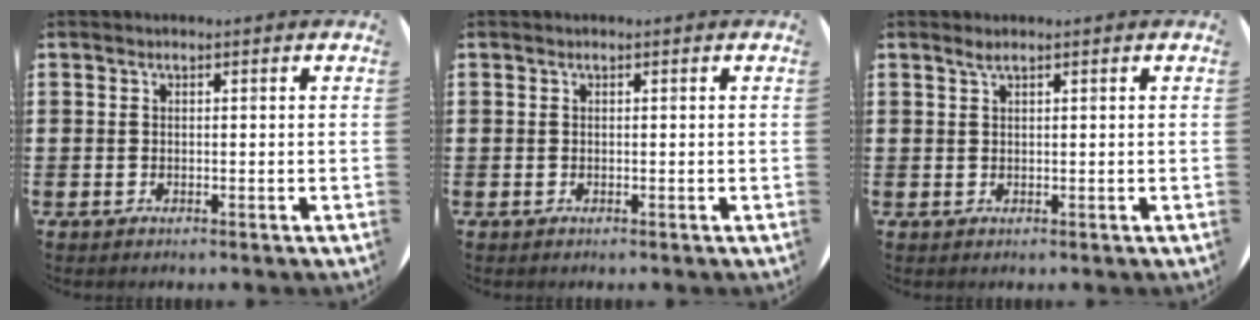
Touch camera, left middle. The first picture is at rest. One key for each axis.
{"total": 0.0}
{"total": 1.0, "fx": 0.7, "fy": 0.0, "fz": 0.7, "tx": -0.014, "ty": 0.001, "tz": 0.012}